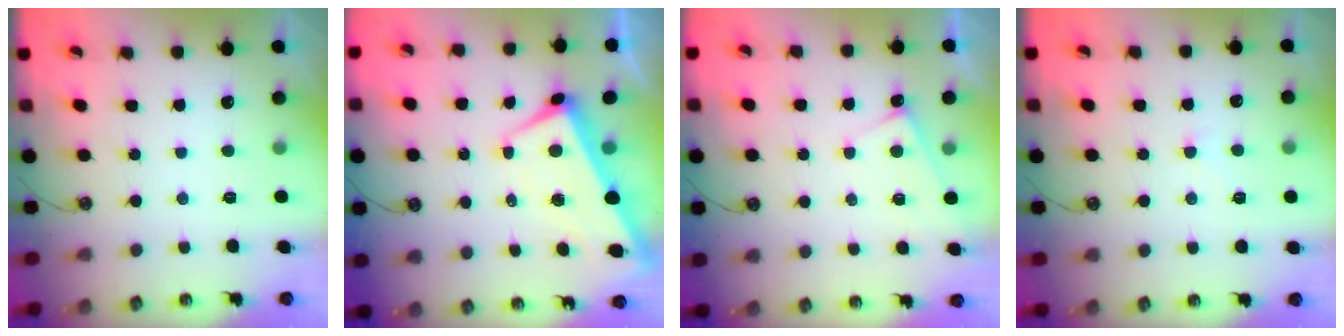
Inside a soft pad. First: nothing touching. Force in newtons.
{"total": 1.2, "press": 0.3, "slide": 1.1}
{"total": 1.3, "press": 1.3, "slide": 0.3}
{"total": 0.5, "press": 0.3, "slide": 0.4}